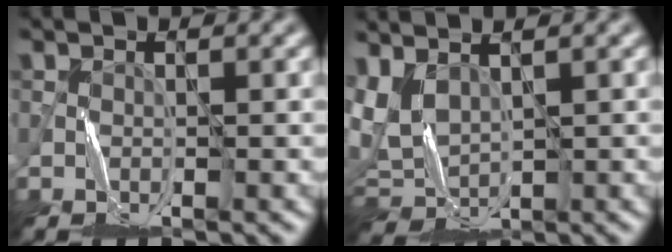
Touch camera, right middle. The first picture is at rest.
{"total": 3.3, "force": [1.5, 1.9, 2.2], "torque": [-0.065, 0.003, 0.037]}